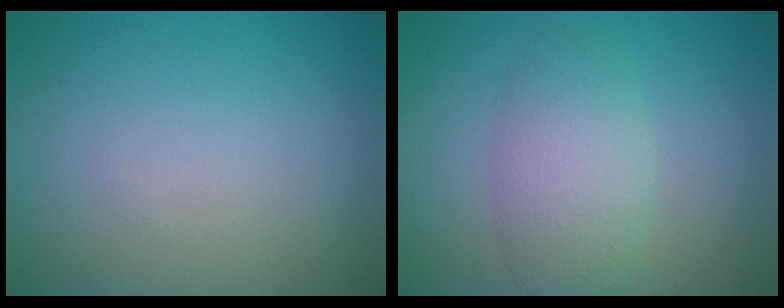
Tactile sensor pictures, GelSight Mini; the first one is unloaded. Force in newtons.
{"total": 4.0, "press": 4.0, "slide": 0.3}